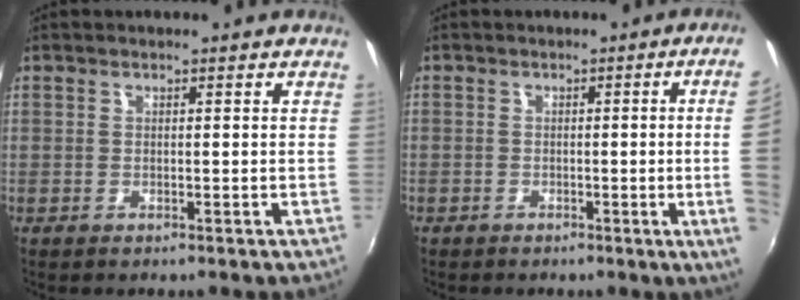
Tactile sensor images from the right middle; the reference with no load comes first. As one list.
[{"total": 7.5, "force": [-0.4, -1.1, 7.4], "torque": [-0.082, -0.010, -0.003]}]